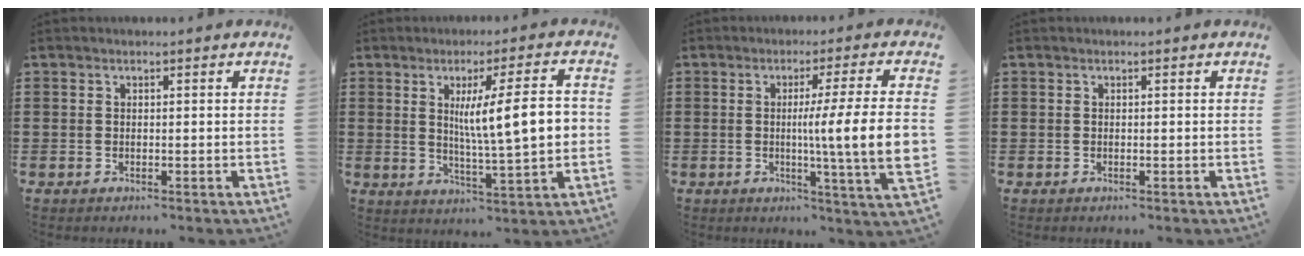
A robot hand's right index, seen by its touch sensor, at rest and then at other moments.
{"total": 10.7, "force": [1.5, 1.7, 10.4], "torque": [-0.168, -0.004, 0.016]}
{"total": 11.5, "force": [0.0, -0.3, 11.5], "torque": [-0.196, -0.019, -0.009]}
{"total": 0.0}